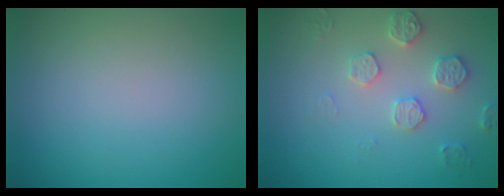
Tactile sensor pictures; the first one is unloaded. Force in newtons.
{"total": 2.7, "press": 2.7, "slide": 0.5}